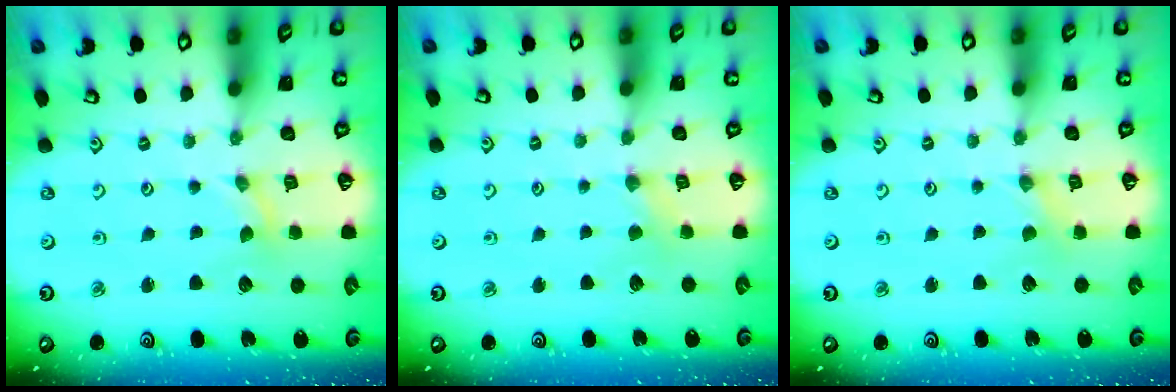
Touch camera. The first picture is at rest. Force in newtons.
{"total": 1.6, "press": 1.5, "slide": 0.4}
{"total": 0.0}